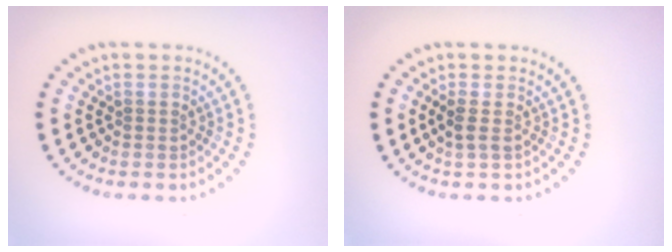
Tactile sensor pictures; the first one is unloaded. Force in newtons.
{"total": 1.2, "press": 1.0, "slide": 0.6}